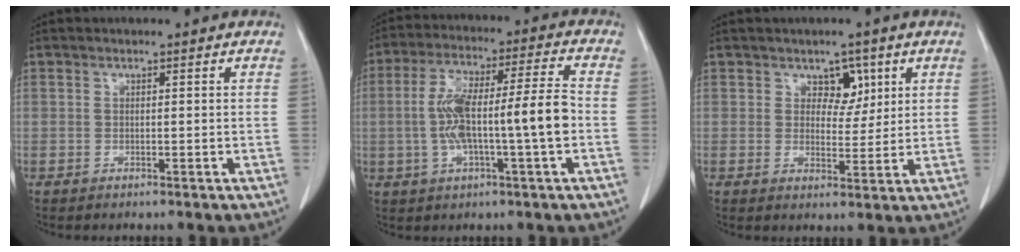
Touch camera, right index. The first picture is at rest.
{"total": 12.2, "force": [-1.3, 0.8, 12.1], "torque": [-0.227, 0.023, -0.021]}
{"total": 4.0, "force": [2.0, 2.7, 2.1], "torque": [-0.020, 0.001, 0.032]}